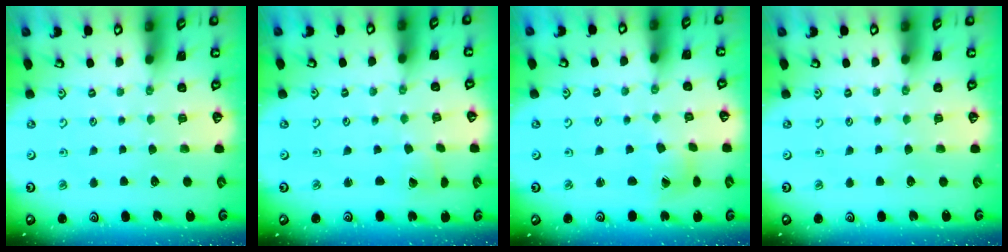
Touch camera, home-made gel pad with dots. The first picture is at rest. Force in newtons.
{"total": 1.5, "press": 1.5, "slide": 0.2}
{"total": 3.0, "press": 3.0, "slide": 0.4}
{"total": 0.0}